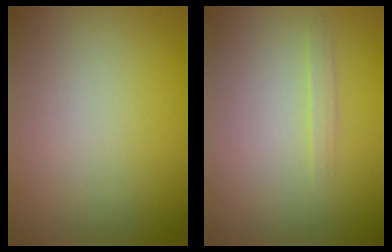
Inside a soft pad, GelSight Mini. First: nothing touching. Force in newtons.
{"total": 0.8, "press": 0.8, "slide": 0.0}